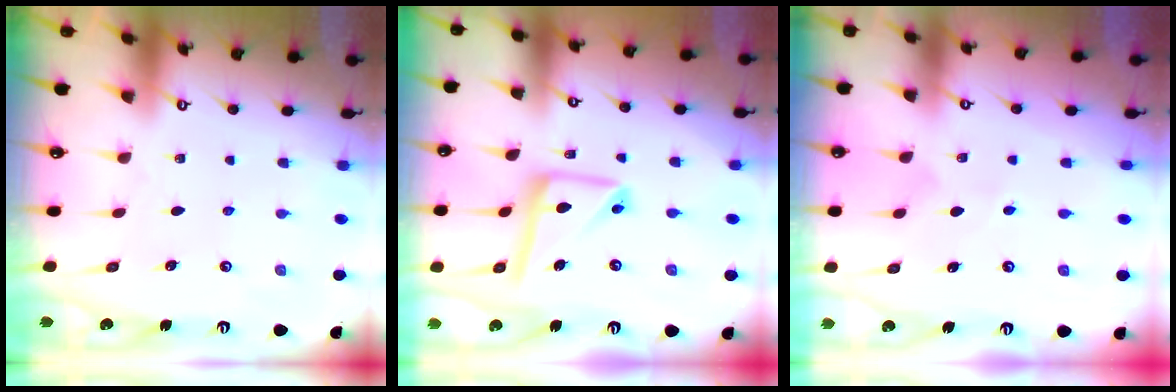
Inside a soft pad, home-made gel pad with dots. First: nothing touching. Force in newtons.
{"total": 13.8, "press": 13.7, "slide": 1.4}
{"total": 3.3, "press": 3.2, "slide": 0.4}